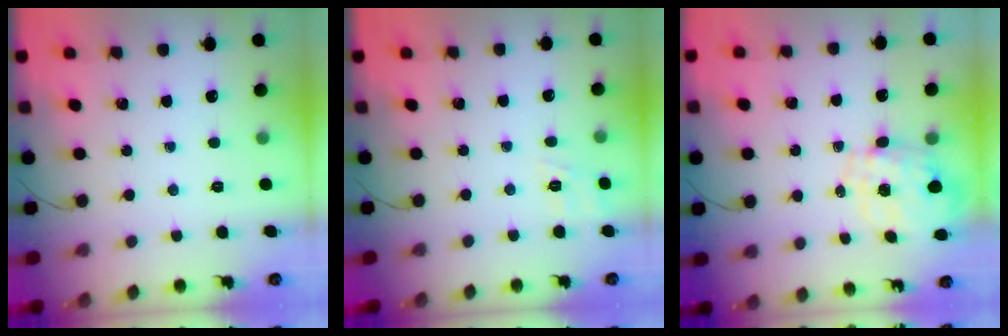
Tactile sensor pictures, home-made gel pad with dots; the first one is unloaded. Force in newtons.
{"total": 8.5, "press": 8.3, "slide": 1.8}
{"total": 1.9, "press": 1.5, "slide": 1.1}